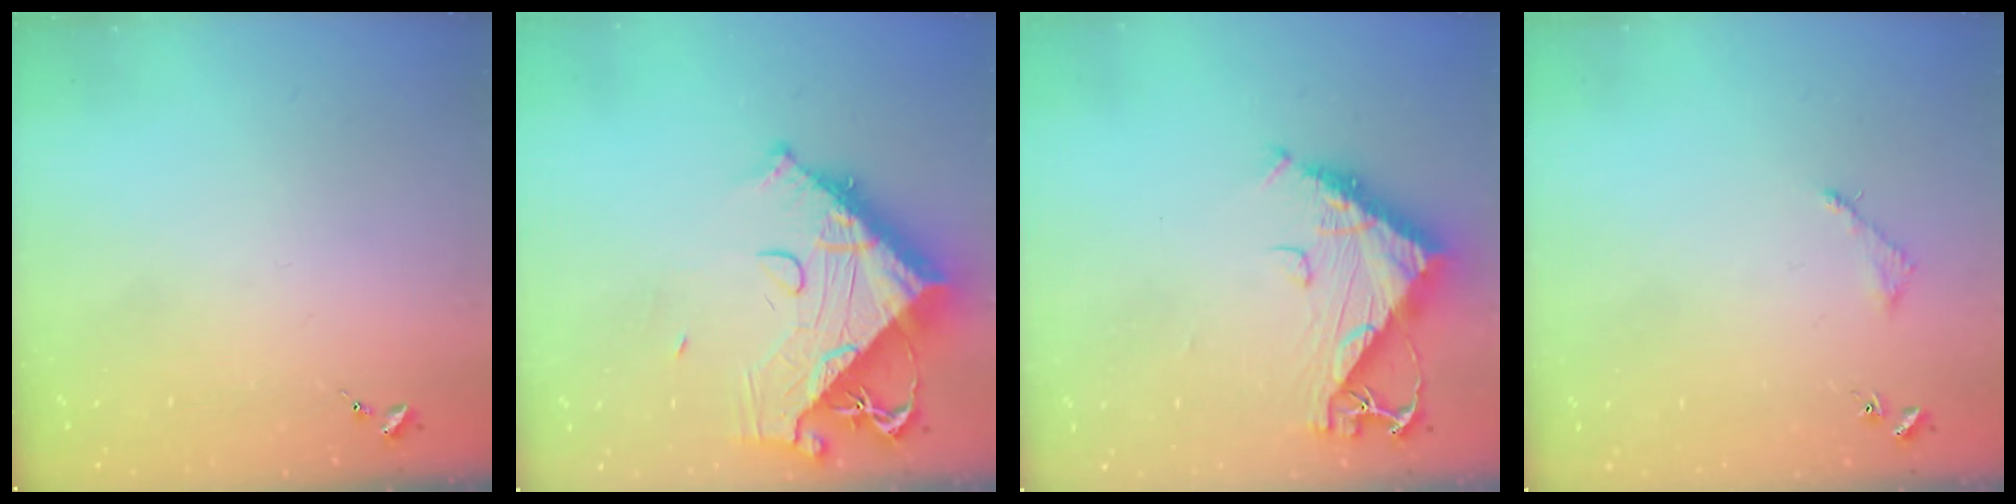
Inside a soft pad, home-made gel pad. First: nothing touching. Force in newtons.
{"total": 20.0, "press": 19.9, "slide": 2.3}
{"total": 10.6, "press": 10.5, "slide": 1.1}
{"total": 3.0, "press": 3.0, "slide": 0.4}